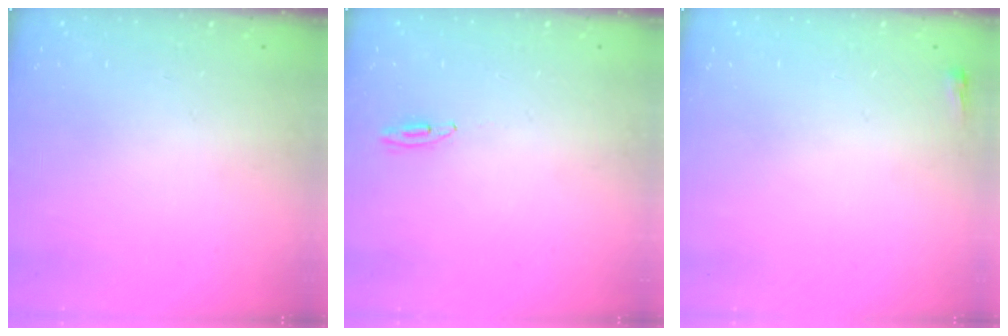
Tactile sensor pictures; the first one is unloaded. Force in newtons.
{"total": 2.7, "press": 2.5, "slide": 1.0}
{"total": 2.0, "press": 2.0, "slide": 0.5}